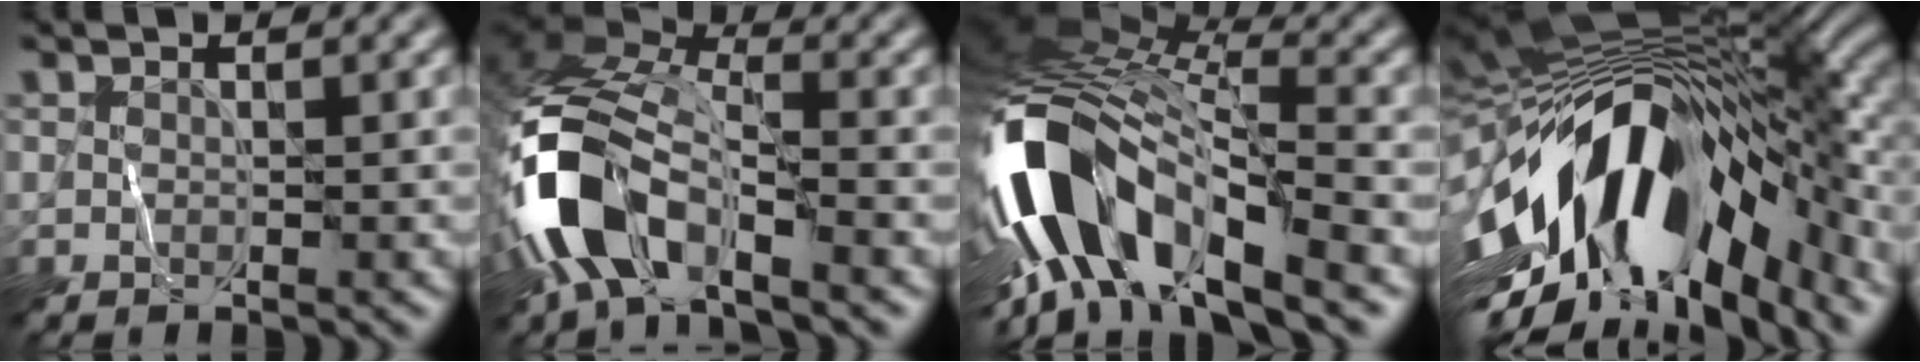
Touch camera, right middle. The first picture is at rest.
{"total": 12.0, "force": [-5.1, 6.0, 9.1], "torque": [-0.193, -0.005, -0.099]}
{"total": 14.8, "force": [-5.6, 6.5, 12.1], "torque": [-0.245, 0.013, -0.101]}
{"total": 15.5, "force": [-5.3, 7.3, 12.7], "torque": [-0.213, 0.004, -0.081]}